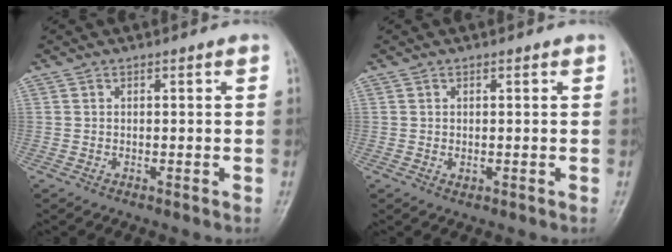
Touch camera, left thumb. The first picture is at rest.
{"total": 0.9, "force": [0.1, 0.6, 0.7], "torque": [-0.009, -0.002, 0.004]}